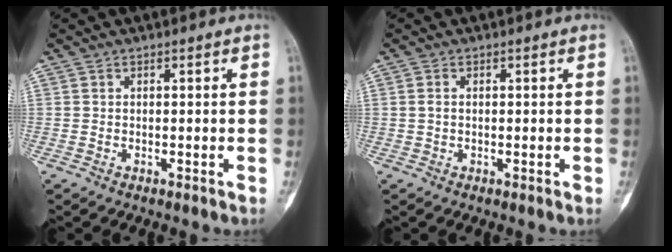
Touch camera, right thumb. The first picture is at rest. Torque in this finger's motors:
{"motor_torque": [-0.28, 0.28, -0.16, 0.16, -0.08]}